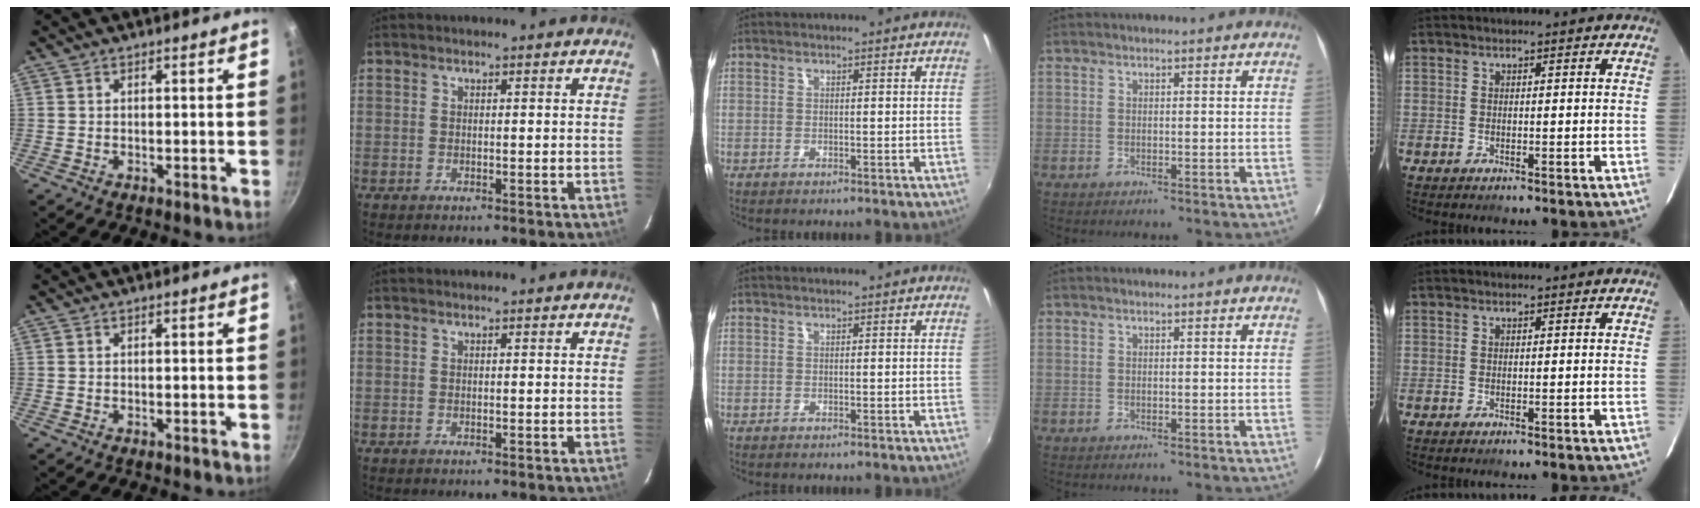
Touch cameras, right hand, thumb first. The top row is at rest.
{}